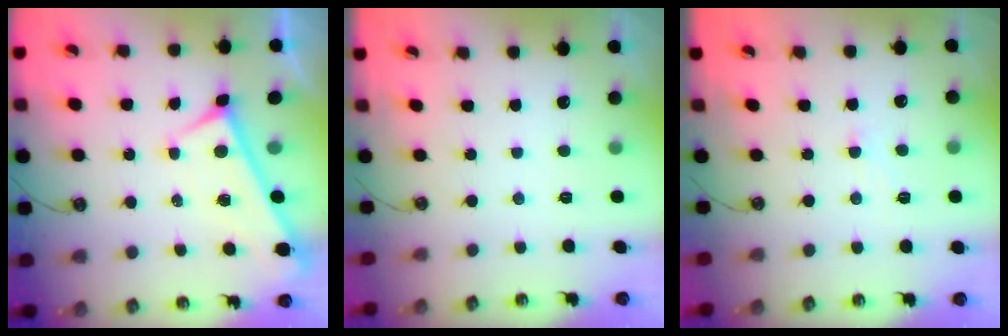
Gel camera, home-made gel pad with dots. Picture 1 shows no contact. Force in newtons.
{"total": 0.0}
{"total": 2.0, "press": 2.0, "slide": 0.2}